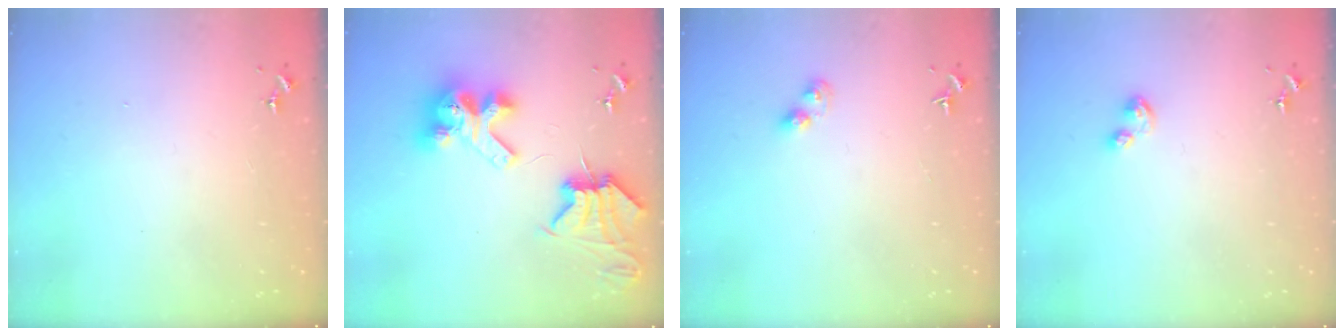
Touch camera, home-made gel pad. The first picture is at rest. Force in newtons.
{"total": 13.2, "press": 13.1, "slide": 1.7}
{"total": 3.2, "press": 3.2, "slide": 0.5}
{"total": 5.4, "press": 5.3, "slide": 0.8}